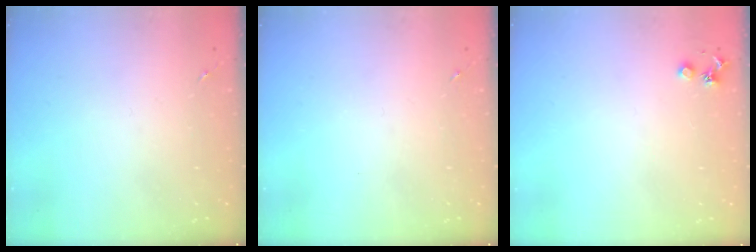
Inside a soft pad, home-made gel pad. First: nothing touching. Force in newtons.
{"total": 0.0}
{"total": 3.6, "press": 3.5, "slide": 0.5}